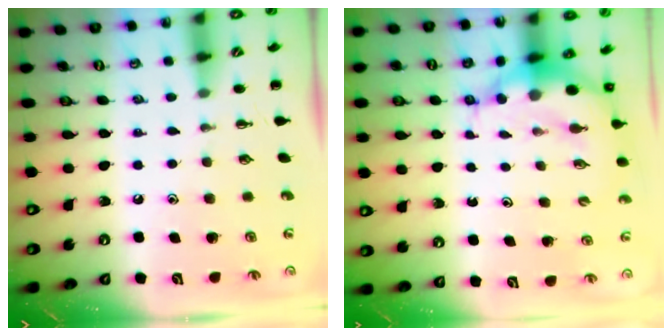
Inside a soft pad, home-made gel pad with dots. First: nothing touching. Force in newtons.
{"total": 6.8, "press": 6.6, "slide": 1.8}